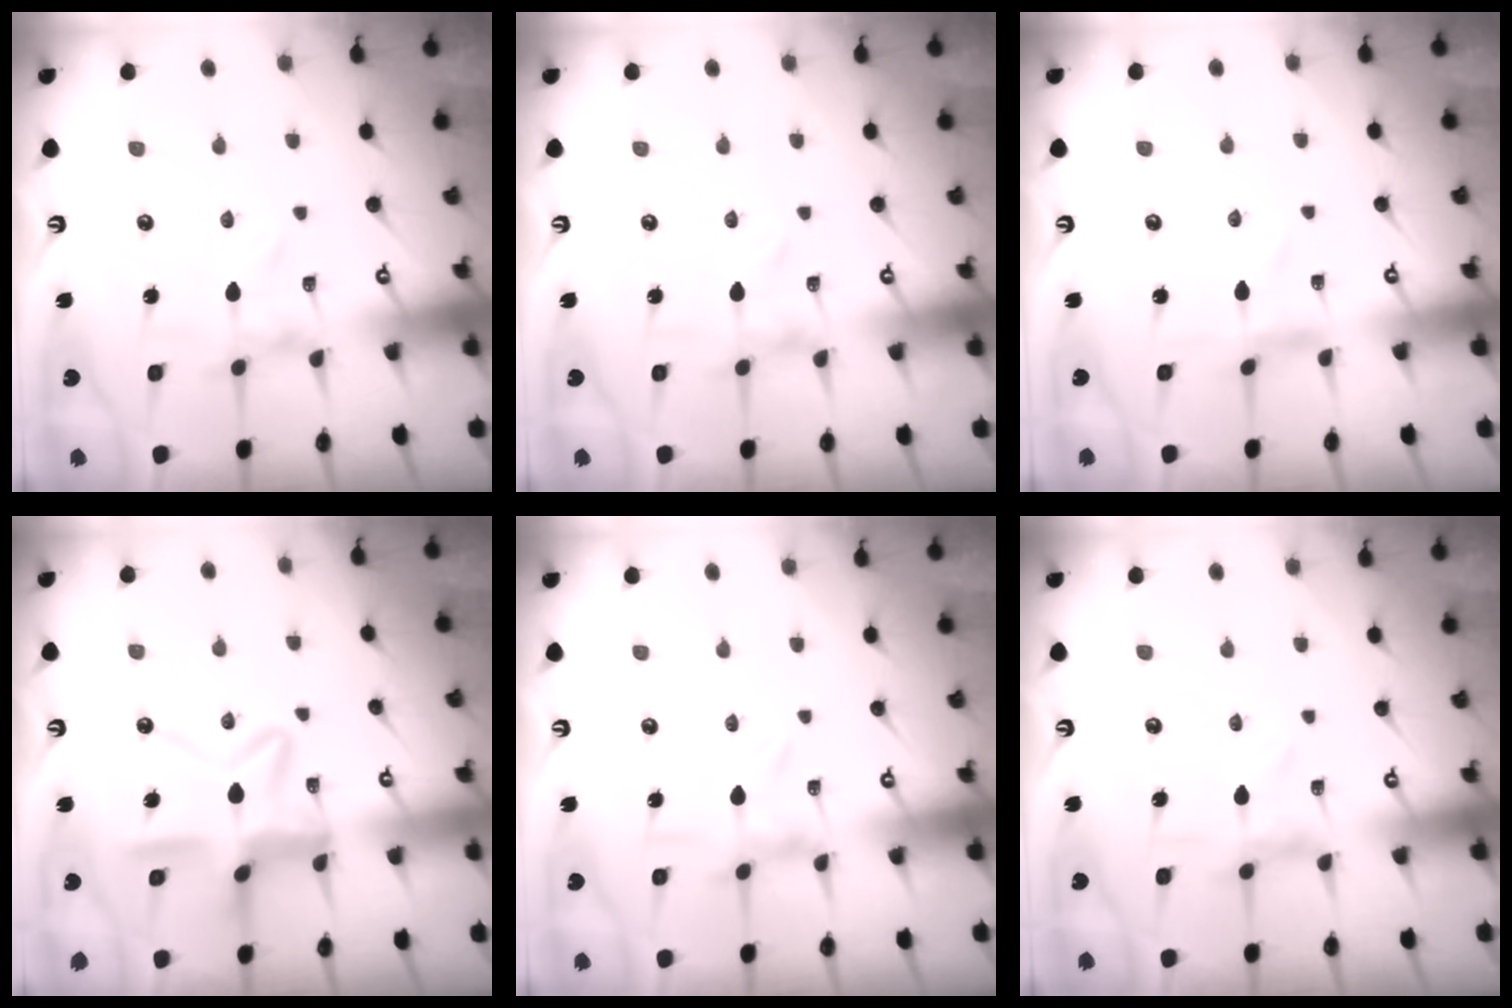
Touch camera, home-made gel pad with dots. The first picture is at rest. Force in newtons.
{"total": 0.0}
{"total": 0.0}
{"total": 13.6, "press": 13.5, "slide": 1.3}
{"total": 2.0, "press": 2.0, "slide": 0.3}
{"total": 0.9, "press": 0.9, "slide": 0.3}